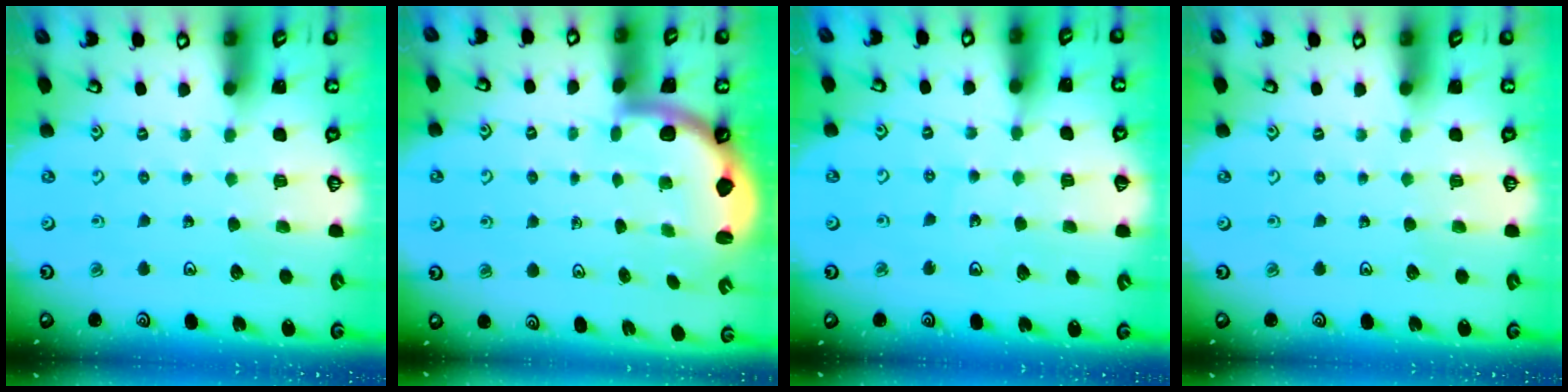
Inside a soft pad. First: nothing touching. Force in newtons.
{"total": 2.0, "press": 1.9, "slide": 0.5}
{"total": 4.3, "press": 3.7, "slide": 2.0}
{"total": 0.0}